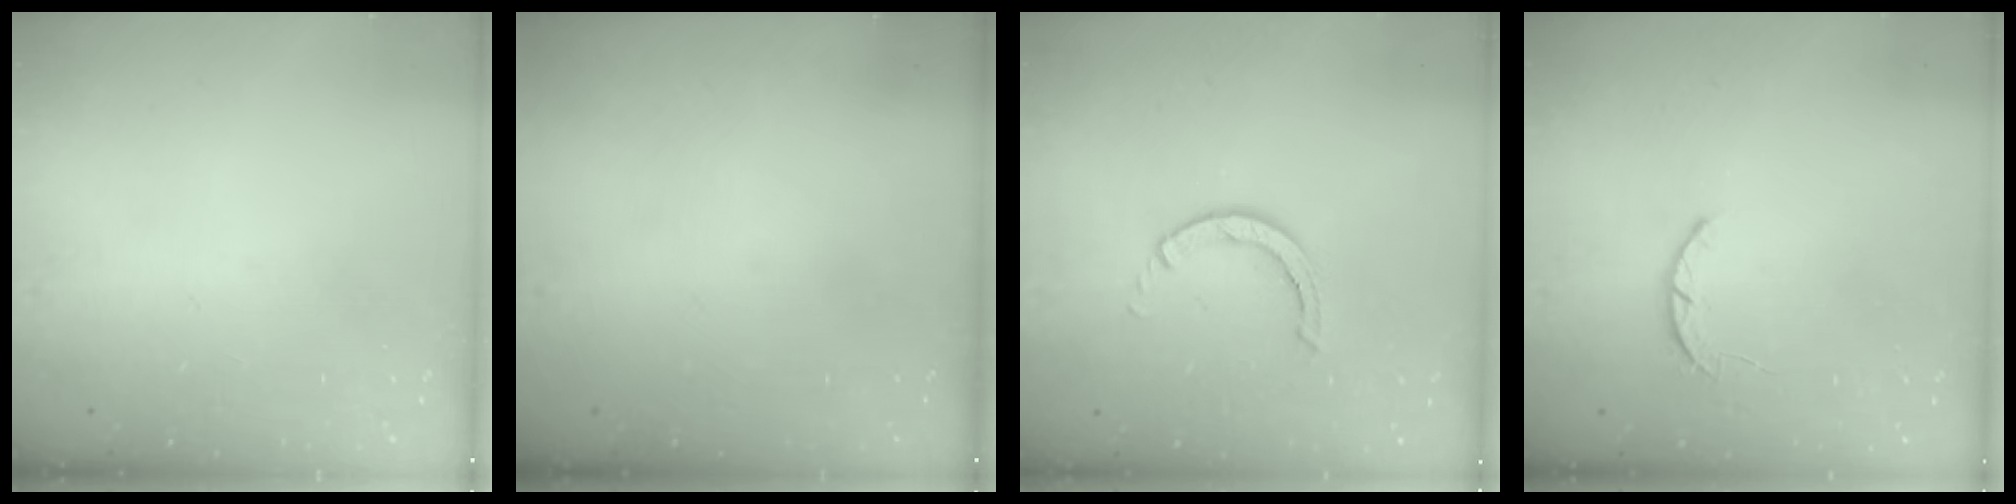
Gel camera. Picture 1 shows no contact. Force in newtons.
{"total": 0.0}
{"total": 3.2, "press": 3.2, "slide": 0.4}
{"total": 2.5, "press": 2.5, "slide": 0.5}